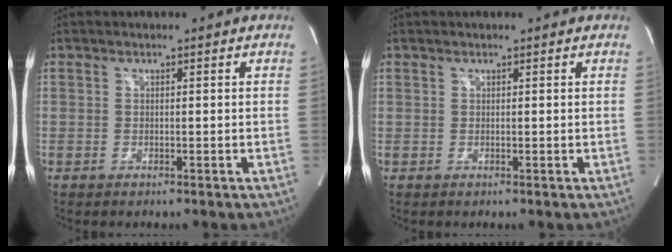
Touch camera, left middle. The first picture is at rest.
{"total": 0.0}